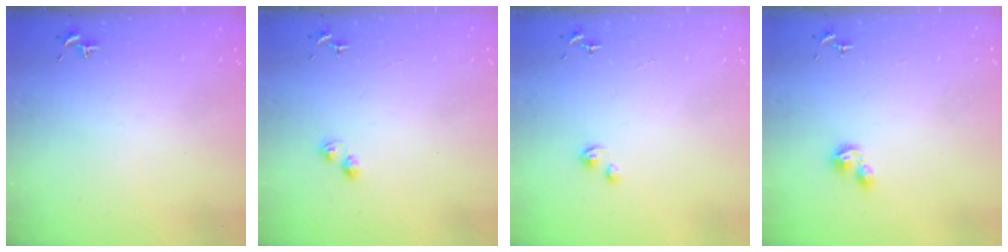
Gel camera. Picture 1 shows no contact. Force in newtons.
{"total": 2.8, "press": 2.7, "slide": 0.4}
{"total": 1.9, "press": 1.9, "slide": 0.1}
{"total": 2.3, "press": 2.3, "slide": 0.4}